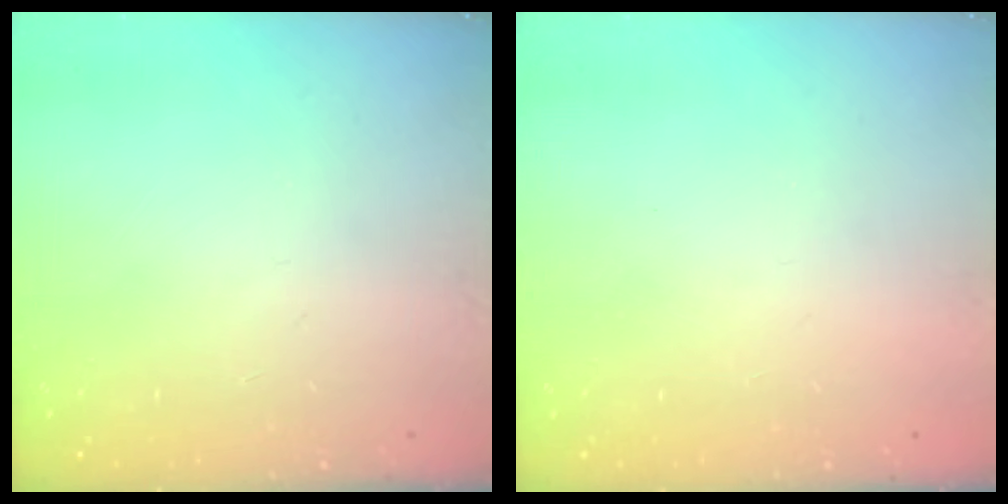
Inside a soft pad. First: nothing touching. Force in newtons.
{"total": 1.5, "press": 1.5, "slide": 0.1}